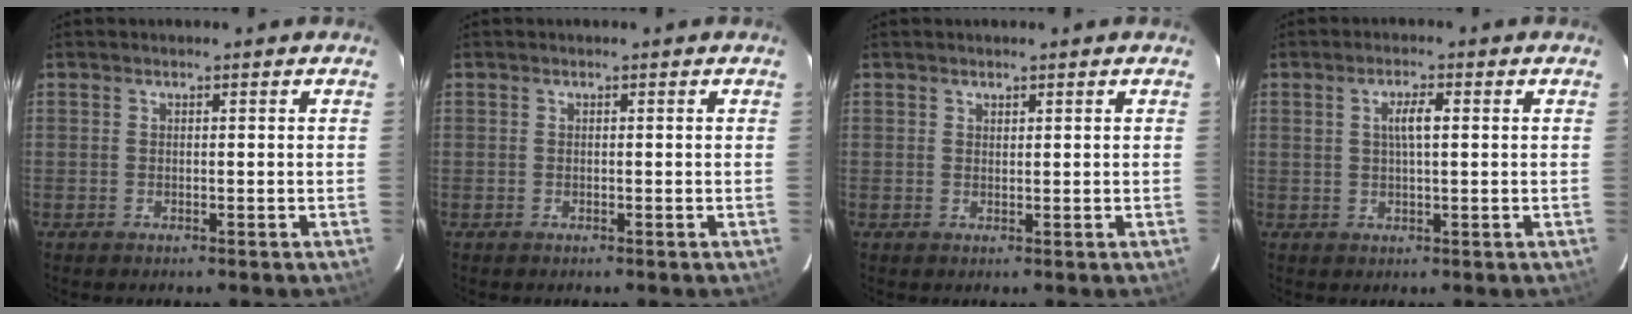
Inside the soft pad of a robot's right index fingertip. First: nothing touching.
{"total": 0.0}
{"total": 0.7, "force": [0.6, 0.3, 0.1], "torque": [-0.001, 0.002, 0.012]}
{"total": 3.5, "force": [0.8, 0.9, 3.3], "torque": [-0.061, 0.006, 0.017]}